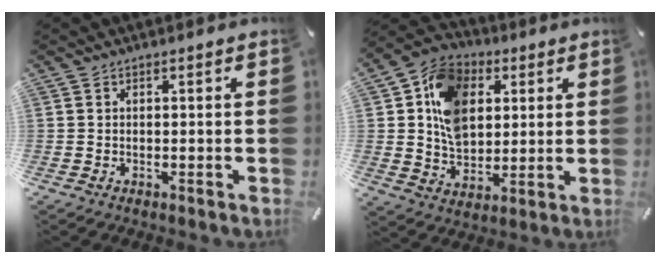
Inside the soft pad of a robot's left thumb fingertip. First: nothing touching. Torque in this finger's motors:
{"motor_torque": [0.59, 0.15, 0.58, 0.19, 0.17]}